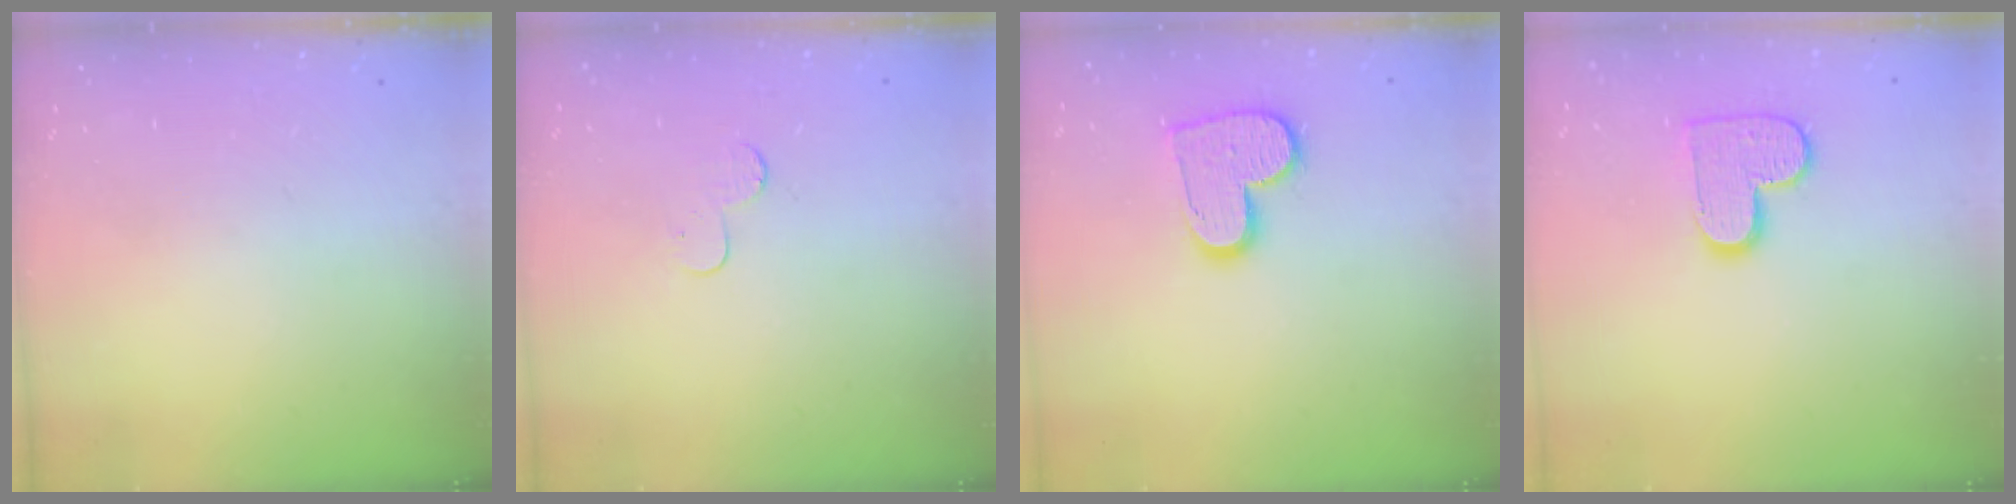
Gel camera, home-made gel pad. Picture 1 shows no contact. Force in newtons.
{"total": 4.4, "press": 4.4, "slide": 0.4}
{"total": 13.0, "press": 13.0, "slide": 1.0}
{"total": 10.5, "press": 10.5, "slide": 0.5}